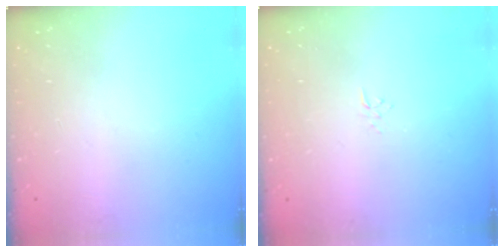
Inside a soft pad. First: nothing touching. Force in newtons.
{"total": 2.6, "press": 2.6, "slide": 0.3}